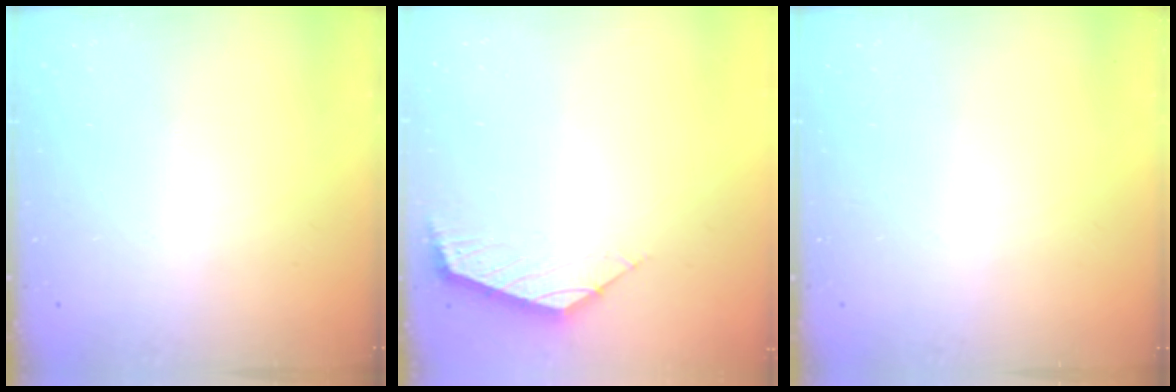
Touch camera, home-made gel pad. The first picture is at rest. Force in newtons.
{"total": 2.6, "press": 2.5, "slide": 0.6}
{"total": 0.0}